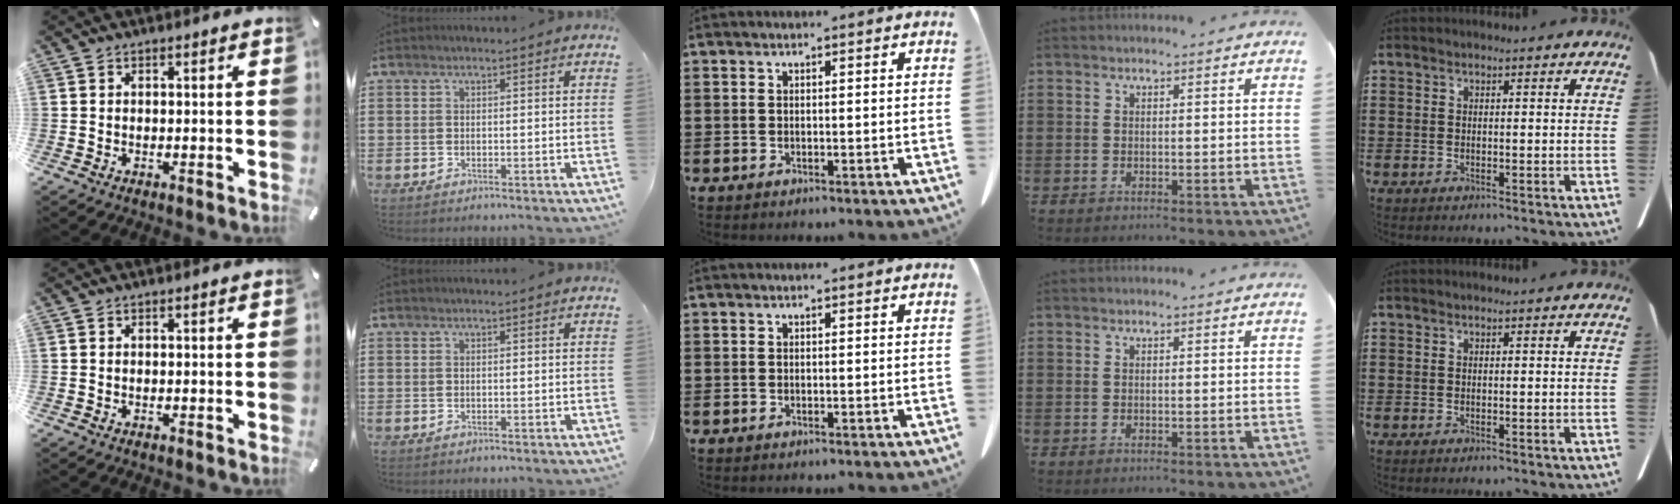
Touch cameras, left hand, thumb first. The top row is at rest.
{}